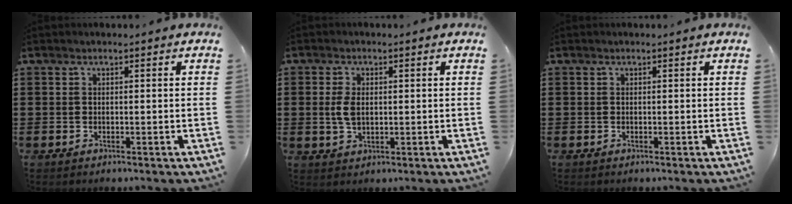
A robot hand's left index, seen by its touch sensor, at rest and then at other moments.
{"total": 3.7, "force": [0.4, 2.1, 3.0], "torque": [-0.078, 0.001, 0.003]}
{"total": 0.0}